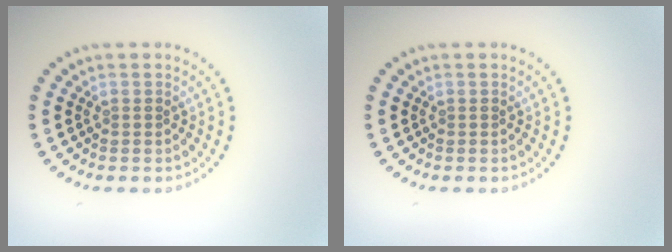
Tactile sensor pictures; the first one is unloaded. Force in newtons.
{"total": 0.0}